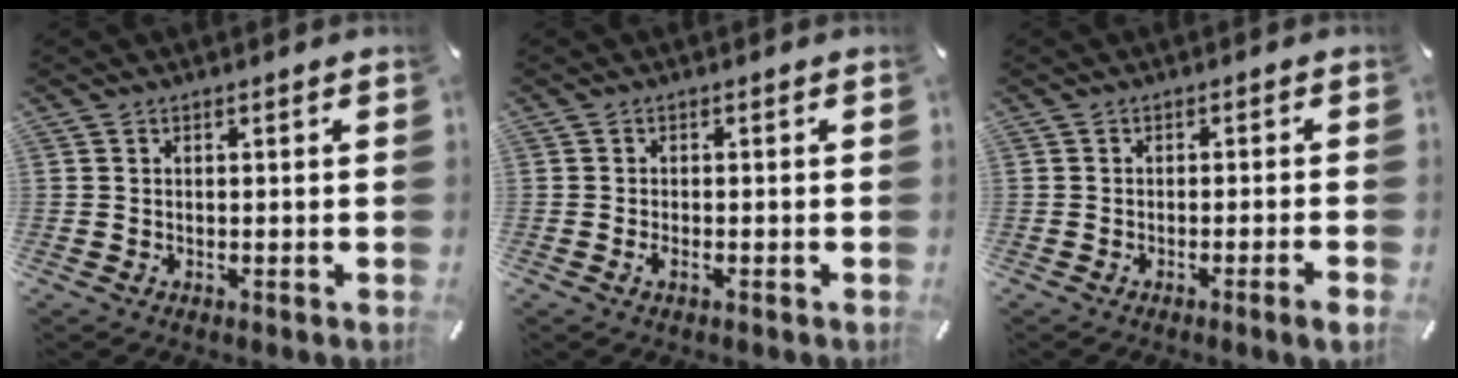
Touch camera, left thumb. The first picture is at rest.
{"total": 1.5, "force": [-0.6, 0.6, 1.2], "torque": [-0.022, 0.001, -0.012]}
{"total": 3.4, "force": [-1.5, 0.1, 3.1], "torque": [-0.047, -0.007, -0.022]}